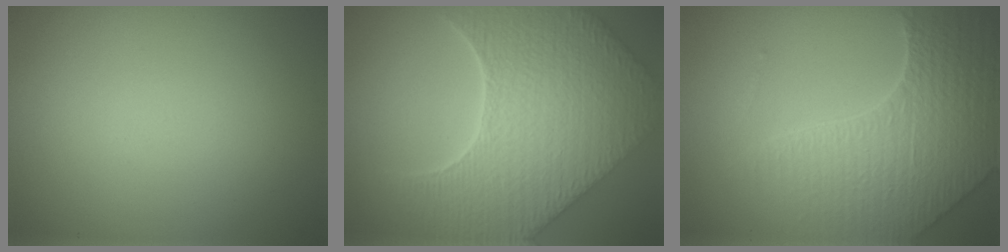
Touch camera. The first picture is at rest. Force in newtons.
{"total": 9.2, "press": 7.4, "slide": 5.5}
{"total": 7.8, "press": 5.7, "slide": 5.4}